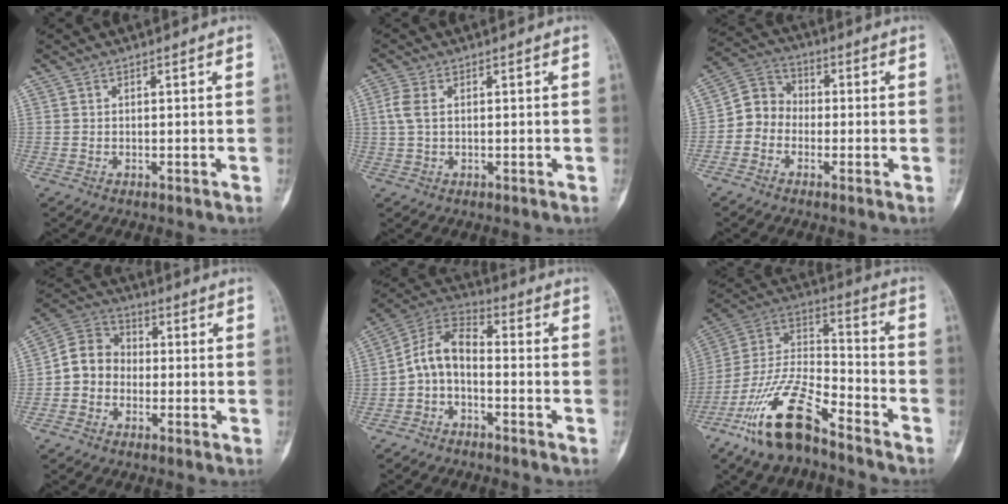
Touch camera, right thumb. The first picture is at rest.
{"total": 3.4, "force": [0.6, 2.0, 2.8], "torque": [-0.083, 0.007, 0.010]}
{"total": 6.5, "force": [-1.7, 5.8, 2.6], "torque": [-0.020, 0.029, -0.050]}
{"total": 8.1, "force": [-1.5, 7.1, 3.7], "torque": [-0.044, 0.035, -0.044]}
{"total": 8.2, "force": [-2.2, 4.7, 6.3], "torque": [-0.117, 0.049, -0.058]}
{"total": 17.7, "force": [-12.0, 5.8, 11.7], "torque": [-0.226, 0.073, -0.226]}